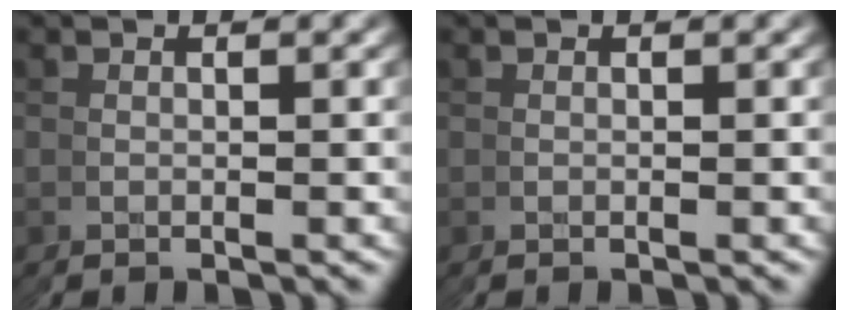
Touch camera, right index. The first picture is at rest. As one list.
[{"total": 0.0}]